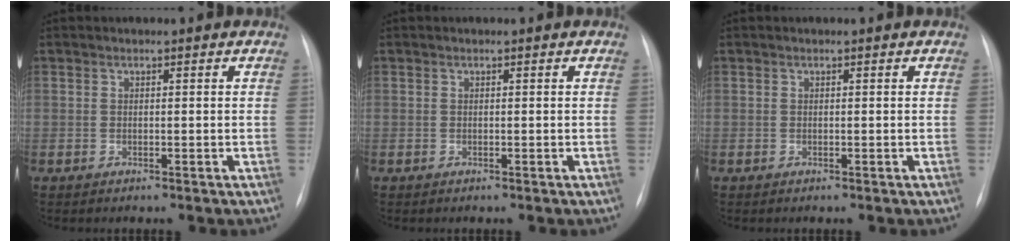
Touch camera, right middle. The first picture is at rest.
{"total": 0.0}
{"total": 0.0}